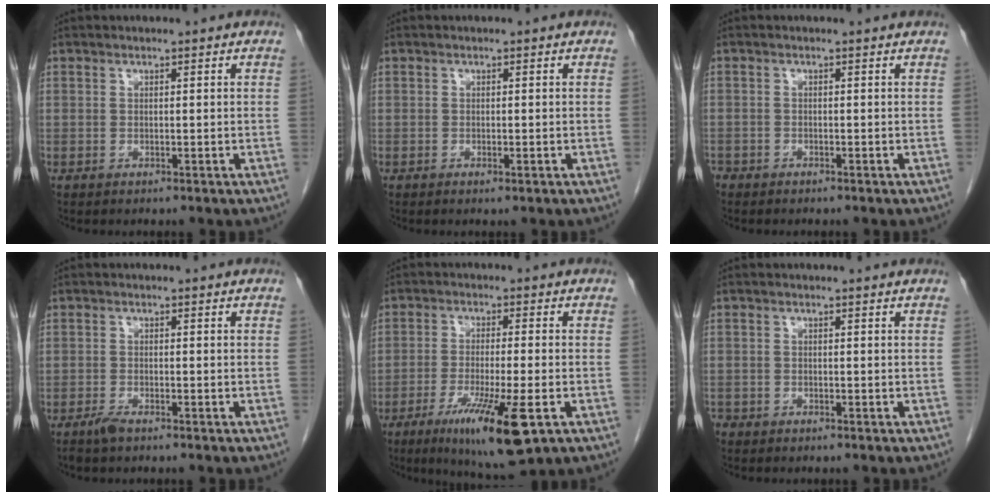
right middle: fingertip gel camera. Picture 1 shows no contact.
{"total": 0.8, "force": [-0.4, 0.2, 0.6], "torque": [-0.011, -0.001, -0.004]}
{"total": 1.5, "force": [-1.0, 1.0, 0.6], "torque": [-0.001, 0.004, -0.013]}
{"total": 1.7, "force": [-1.4, 0.3, 0.9], "torque": [-0.025, -0.003, -0.027]}
{"total": 12.0, "force": [-5.6, 1.2, 10.6], "torque": [-0.183, -0.033, -0.086]}
{"total": 1.5, "force": [-1.1, 0.9, 0.4], "torque": [-0.002, 0.003, -0.017]}